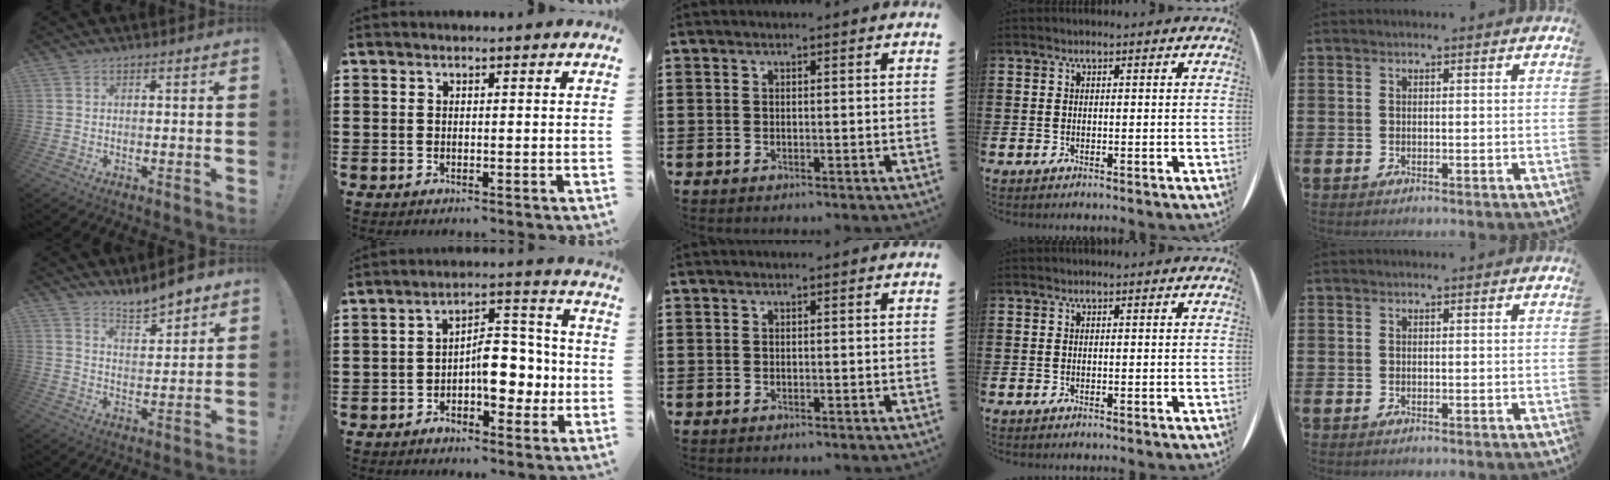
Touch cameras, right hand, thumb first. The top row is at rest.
{"thumb": {"total": 8.1, "force": [7.3, 1.7, 3.2], "torque": [-0.048, -0.053, 0.130]}, "index": {"total": 7.7, "force": [-1.6, 4.6, 6.0], "torque": [-0.074, 0.003, -0.033]}}